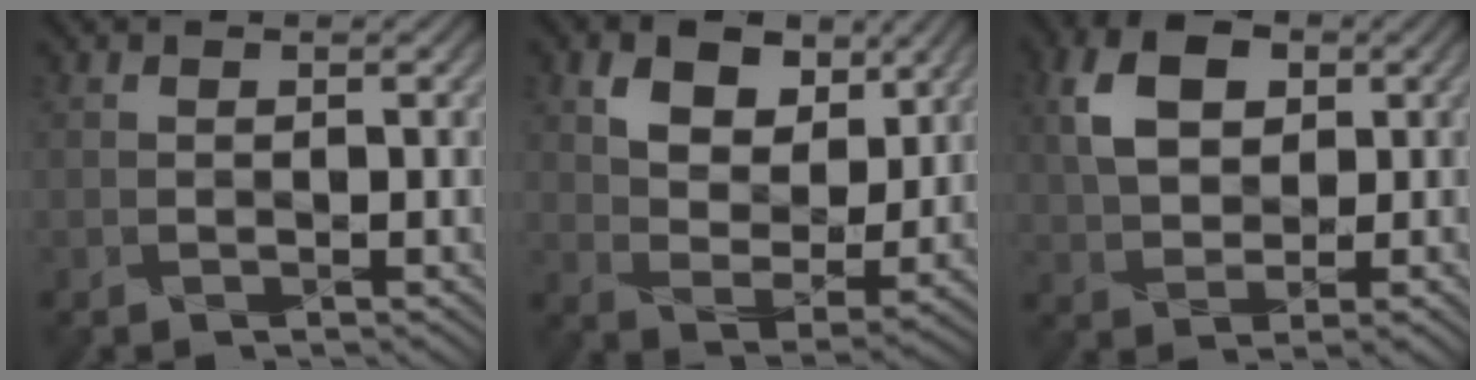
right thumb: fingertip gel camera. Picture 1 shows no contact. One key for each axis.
{"total": 9.3, "fx": 4.9, "fy": 5.7, "fz": 5.5, "tx": -0.111, "ty": -0.008, "tz": 0.087}
{"total": 7.0, "fx": 2.1, "fy": 4.7, "fz": 4.8, "tx": -0.099, "ty": 0.011, "tz": 0.036}